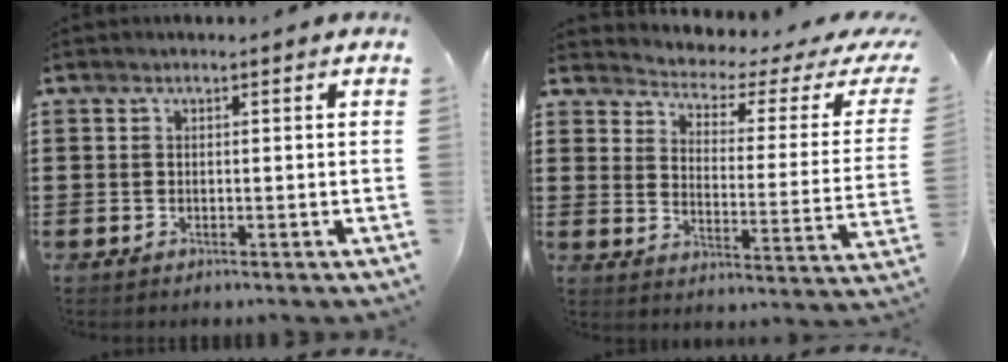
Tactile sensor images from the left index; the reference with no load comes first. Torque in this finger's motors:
{"motor_torque": [2.14, 0.00, 0.19, 0.00]}